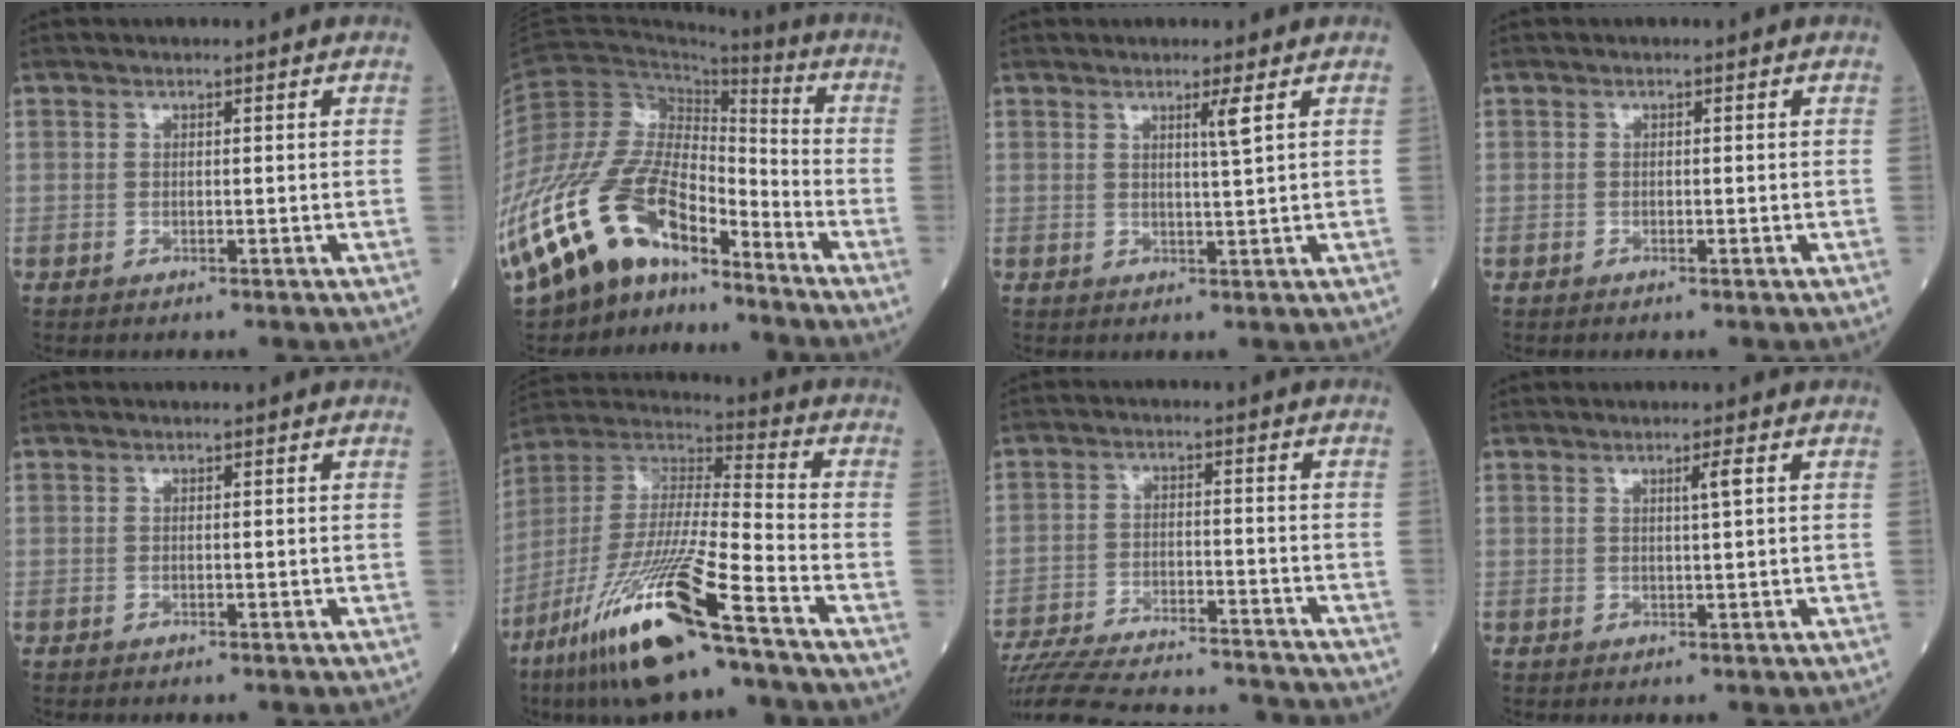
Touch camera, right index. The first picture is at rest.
{"total": 23.8, "force": [-16.4, 9.7, 14.2], "torque": [-0.339, 0.004, -0.302]}
{"total": 2.1, "force": [1.1, -0.7, 1.7], "torque": [-0.032, -0.008, 0.020]}
{"total": 0.0}
{"total": 0.0}
{"total": 21.1, "force": [-12.6, 1.6, 16.8], "torque": [-0.368, -0.051, -0.241]}
{"total": 23.1, "force": [-21.4, 3.1, 7.9], "torque": [-0.156, -0.030, -0.310]}
{"total": 1.6, "force": [0.6, -0.4, 1.5], "torque": [-0.026, -0.003, 0.010]}